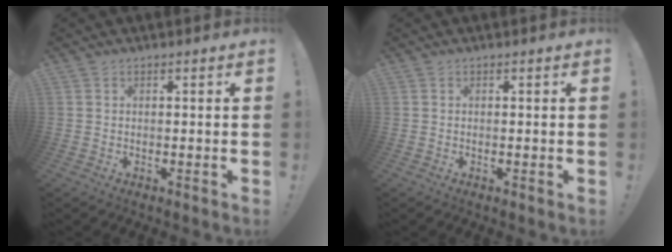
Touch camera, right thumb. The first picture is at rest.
{"total": 0.0}